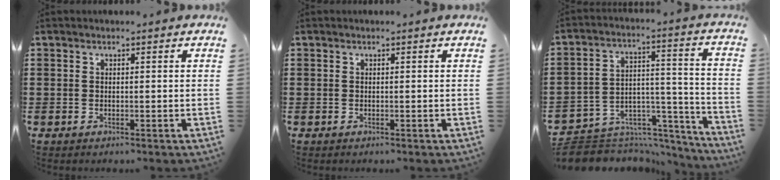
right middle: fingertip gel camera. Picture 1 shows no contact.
{"total": 0.0}
{"total": 7.0, "force": [-6.3, 3.0, 0.8], "torque": [-0.009, 0.018, -0.116]}